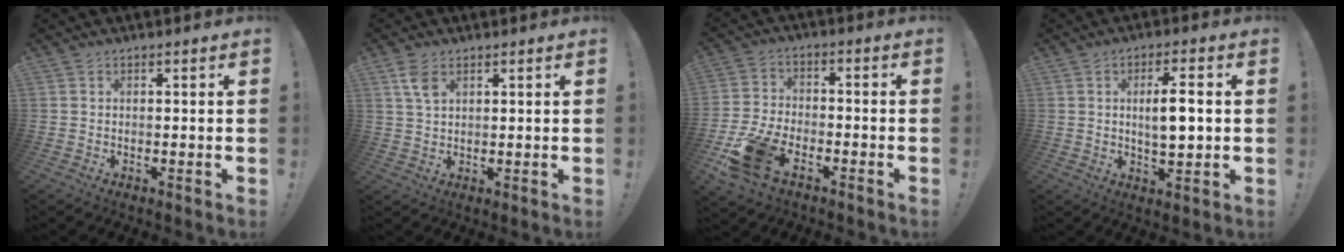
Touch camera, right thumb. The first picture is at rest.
{"total": 4.9, "force": [2.5, 2.5, 3.4], "torque": [-0.055, -0.010, 0.045]}
{"total": 14.7, "force": [-7.8, 8.3, 9.3], "torque": [-0.183, 0.046, -0.133]}
{"total": 7.6, "force": [0.8, 2.3, 7.2], "torque": [-0.115, -0.004, 0.004]}